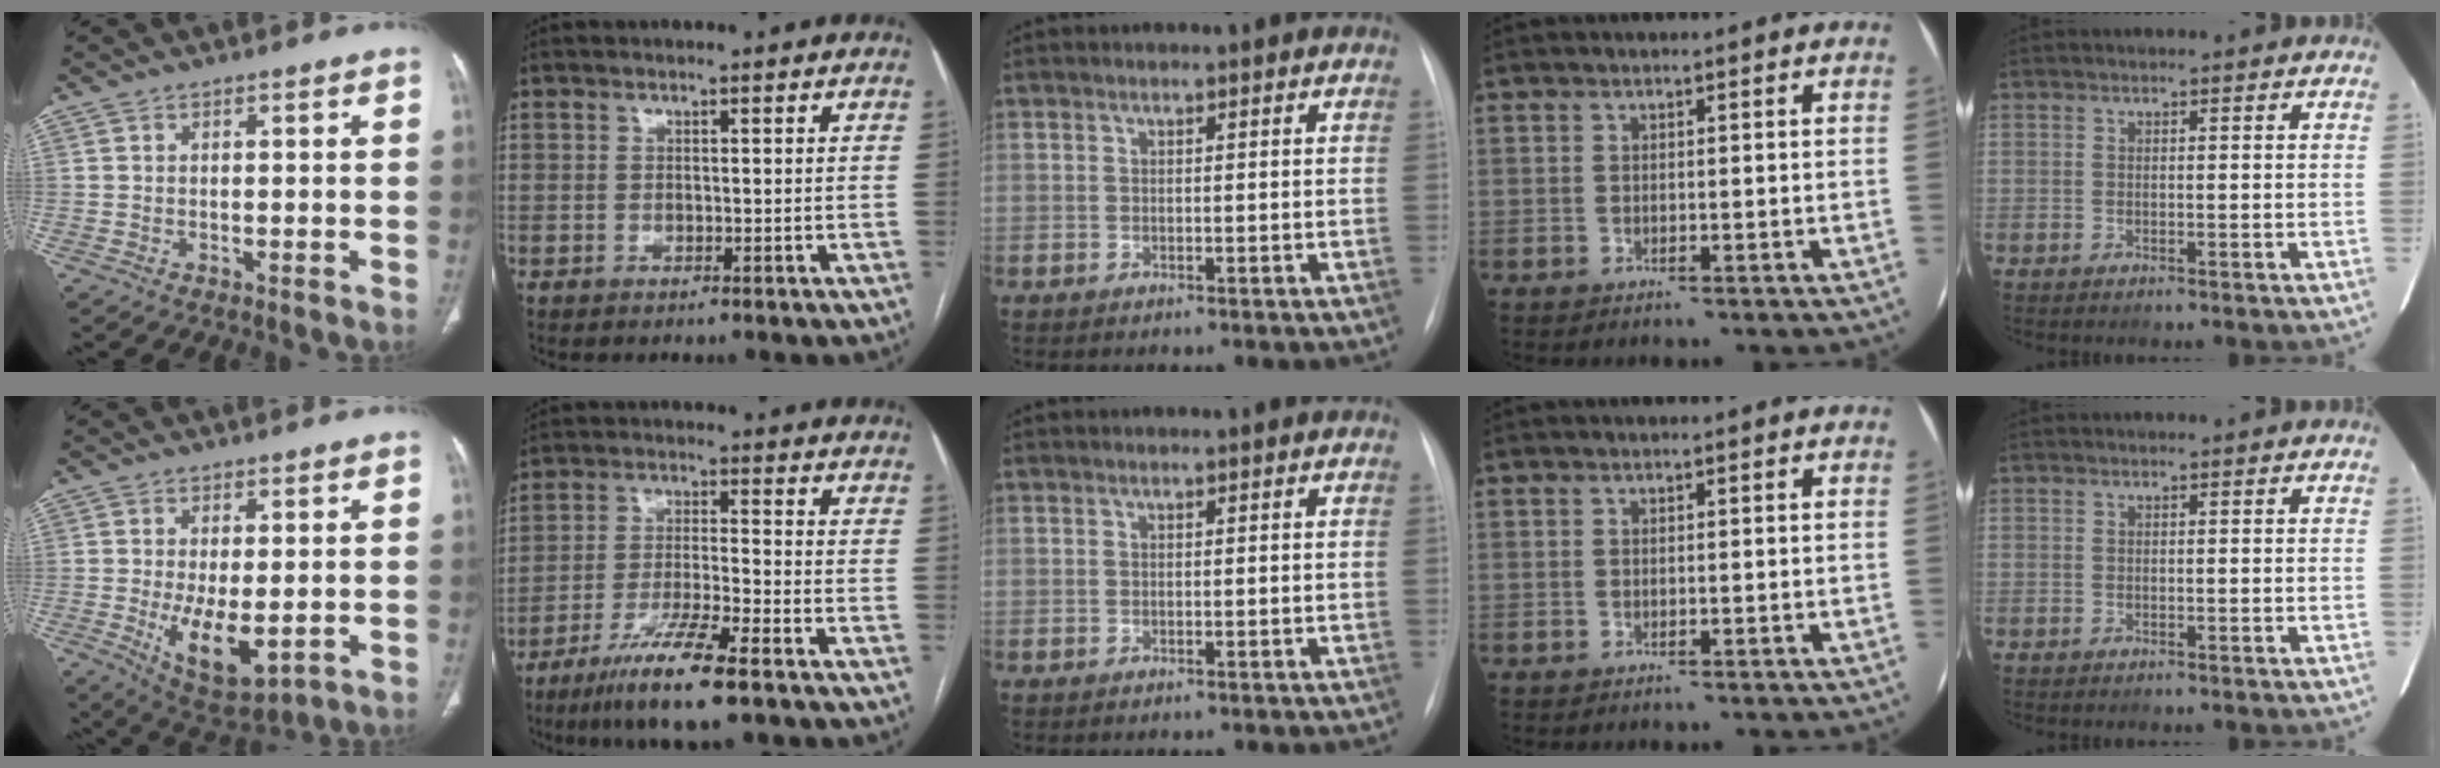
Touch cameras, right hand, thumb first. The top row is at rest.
{"thumb": {"total": 10.5, "force": [-2.0, 4.8, 9.2], "torque": [-0.145, -0.024, -0.017]}, "index": {"total": 11.1, "force": [-7.3, 0.4, 8.4], "torque": [-0.163, -0.029, -0.131]}}